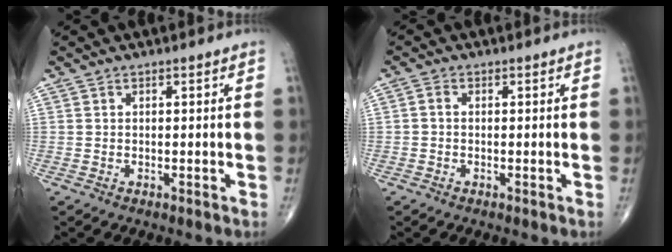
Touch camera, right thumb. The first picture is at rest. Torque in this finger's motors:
{"motor_torque": [-0.57, -0.25, -0.11, -0.10, 0.04]}